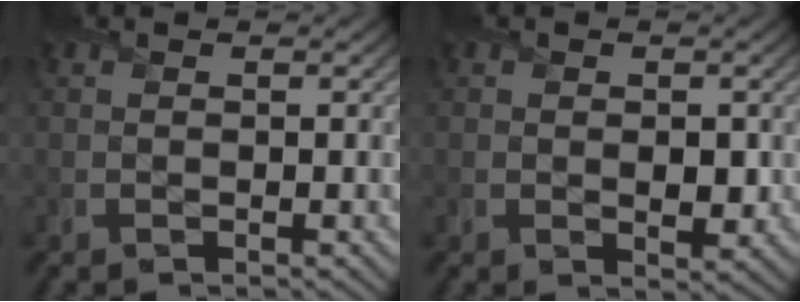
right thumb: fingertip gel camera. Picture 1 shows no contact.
{"total": 1.9, "force": [-0.1, 1.1, 1.6], "torque": [-0.031, -0.008, -0.001]}